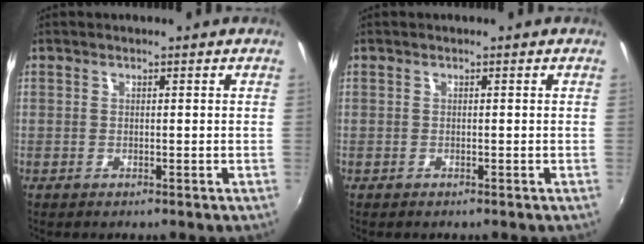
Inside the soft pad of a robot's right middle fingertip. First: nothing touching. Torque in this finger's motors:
{"motor_torque": [0.32, -0.24, -0.02, 0.00]}